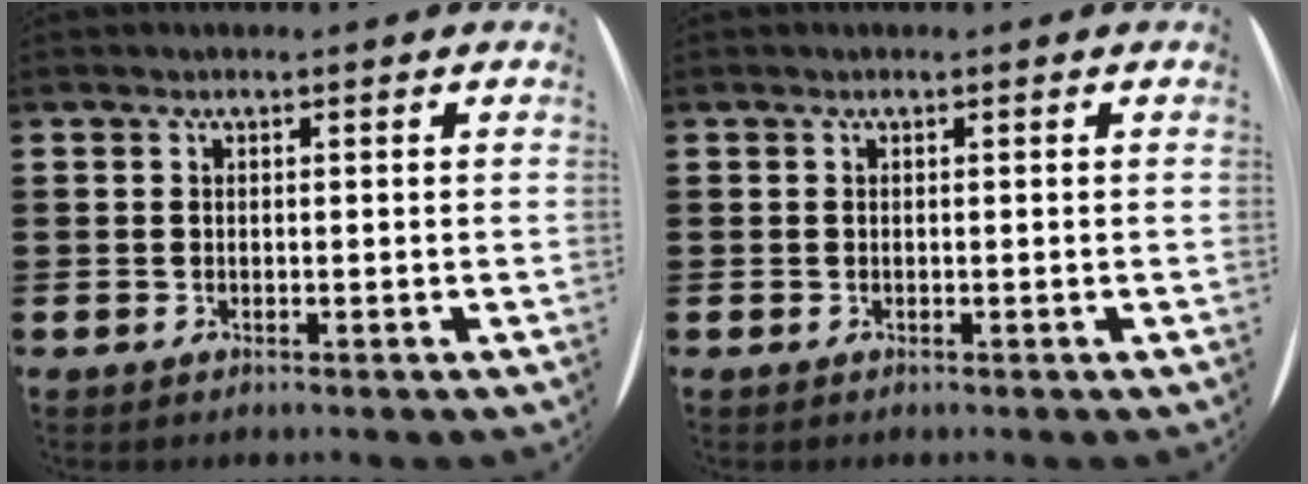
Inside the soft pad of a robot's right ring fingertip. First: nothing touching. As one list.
[{"total": 0.0}]